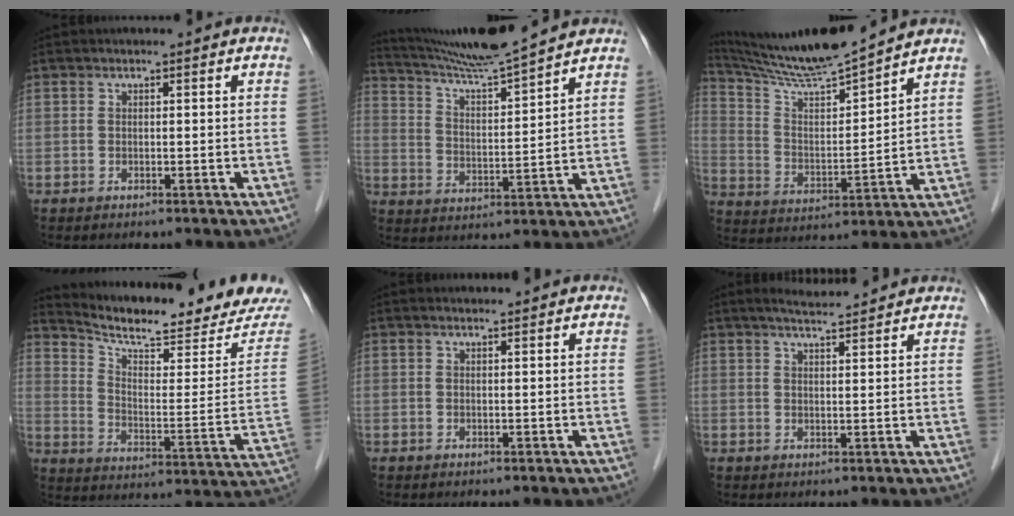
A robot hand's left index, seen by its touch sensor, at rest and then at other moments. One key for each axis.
{"total": 12.1, "fx": 11.2, "fy": -1.7, "fz": 4.2, "tx": -0.083, "ty": 0.005, "tz": 0.195}
{"total": 13.5, "fx": 12.7, "fy": -1.1, "fz": 4.3, "tx": -0.093, "ty": 0.004, "tz": 0.233}
{"total": 19.0, "fx": 18.0, "fy": 0.9, "fz": 6.1, "tx": -0.110, "ty": -0.073, "tz": 0.244}
{"total": 2.1, "fx": 2.0, "fy": 0.1, "fz": 0.5, "tx": -0.013, "ty": 0.013, "tz": 0.027}
{"total": 6.4, "fx": 5.8, "fy": 0.4, "fz": 2.8, "tx": -0.050, "ty": 0.022, "tz": 0.085}